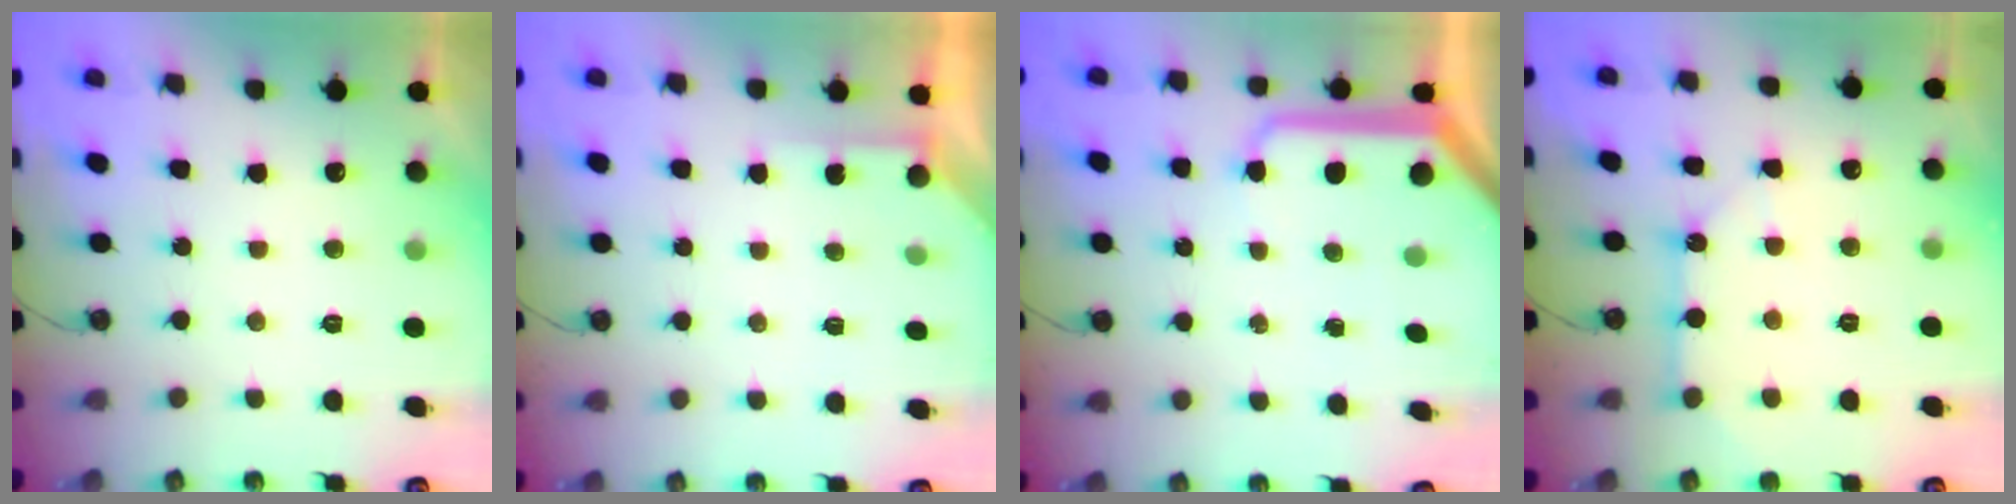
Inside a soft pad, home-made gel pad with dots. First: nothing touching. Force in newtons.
{"total": 2.5, "press": 2.5, "slide": 0.3}
{"total": 9.4, "press": 9.4, "slide": 0.9}
{"total": 9.8, "press": 9.8, "slide": 1.1}